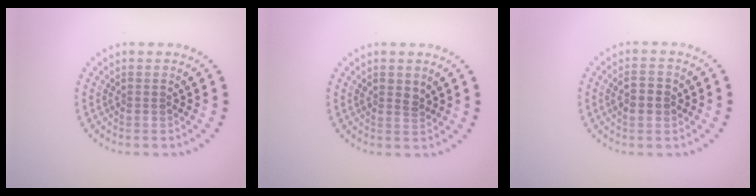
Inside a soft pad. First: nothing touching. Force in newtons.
{"total": 1.1, "press": 1.1, "slide": 0.4}
{"total": 1.9, "press": 1.9, "slide": 0.3}